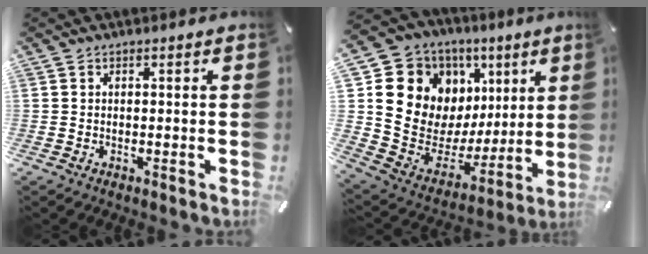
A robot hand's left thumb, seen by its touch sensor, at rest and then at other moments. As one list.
[{"total": 14.0, "force": [4.8, 12.5, 4.0], "torque": [-0.053, -0.065, 0.112]}]